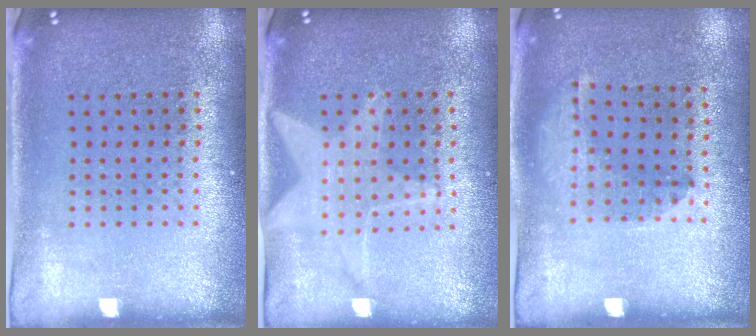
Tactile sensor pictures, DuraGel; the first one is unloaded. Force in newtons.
{"total": 1.5, "press": 1.5, "slide": 0.3}
{"total": 1.4, "press": 0.9, "slide": 1.0}